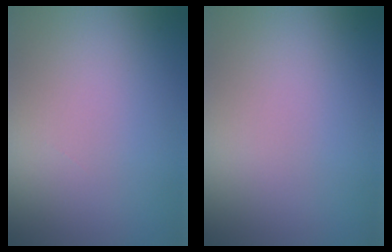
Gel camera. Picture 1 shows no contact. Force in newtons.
{"total": 0.0}